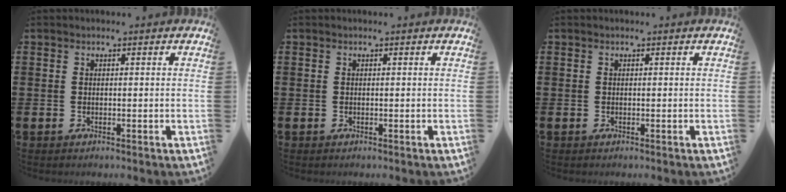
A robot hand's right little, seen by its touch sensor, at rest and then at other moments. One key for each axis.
{"total": 0.0}
{"total": 0.0}